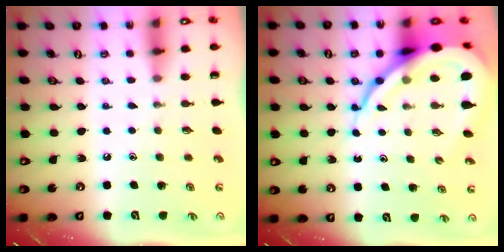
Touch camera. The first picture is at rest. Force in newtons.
{"total": 15.6, "press": 15.5, "slide": 1.7}